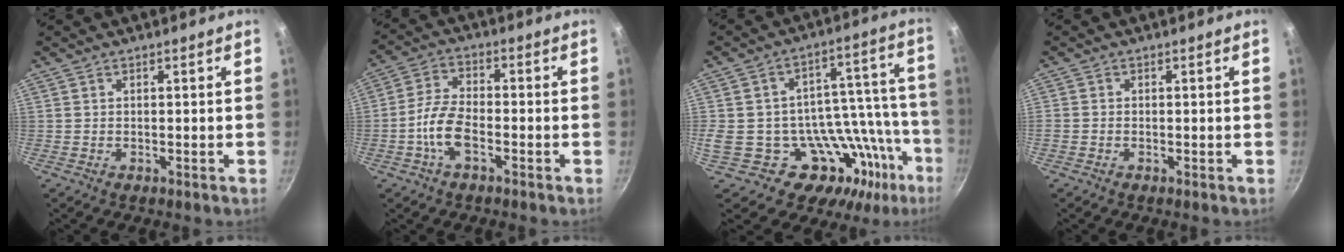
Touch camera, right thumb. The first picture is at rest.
{"total": 7.2, "force": [-2.8, 3.4, 5.7], "torque": [-0.114, 0.027, -0.063]}
{"total": 22.0, "force": [-10.6, 14.3, 12.9], "torque": [-0.084, 0.061, -0.150]}
{"total": 0.7, "force": [-0.4, 0.4, 0.3], "torque": [-0.010, 0.002, -0.009]}